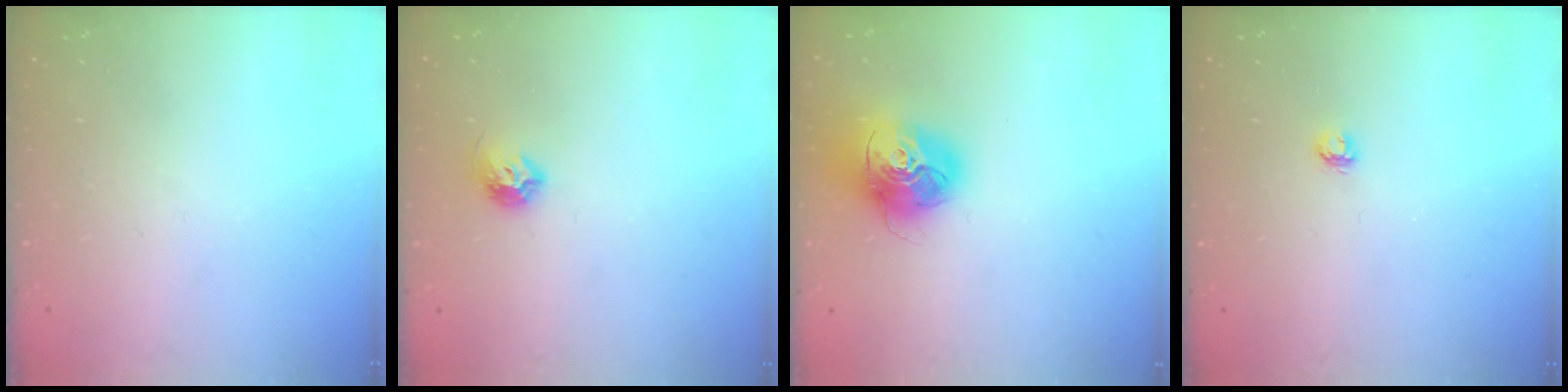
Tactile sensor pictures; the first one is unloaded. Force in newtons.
{"total": 7.0, "press": 7.0, "slide": 0.8}
{"total": 17.2, "press": 17.1, "slide": 2.0}
{"total": 3.6, "press": 3.6, "slide": 0.3}